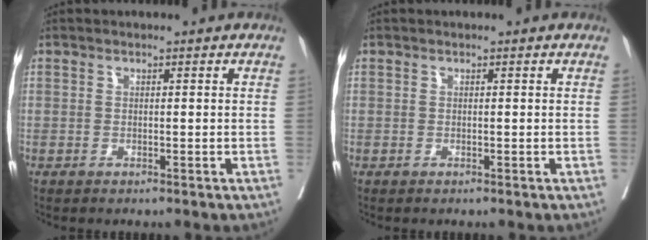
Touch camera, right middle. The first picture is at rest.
{"total": 0.0}